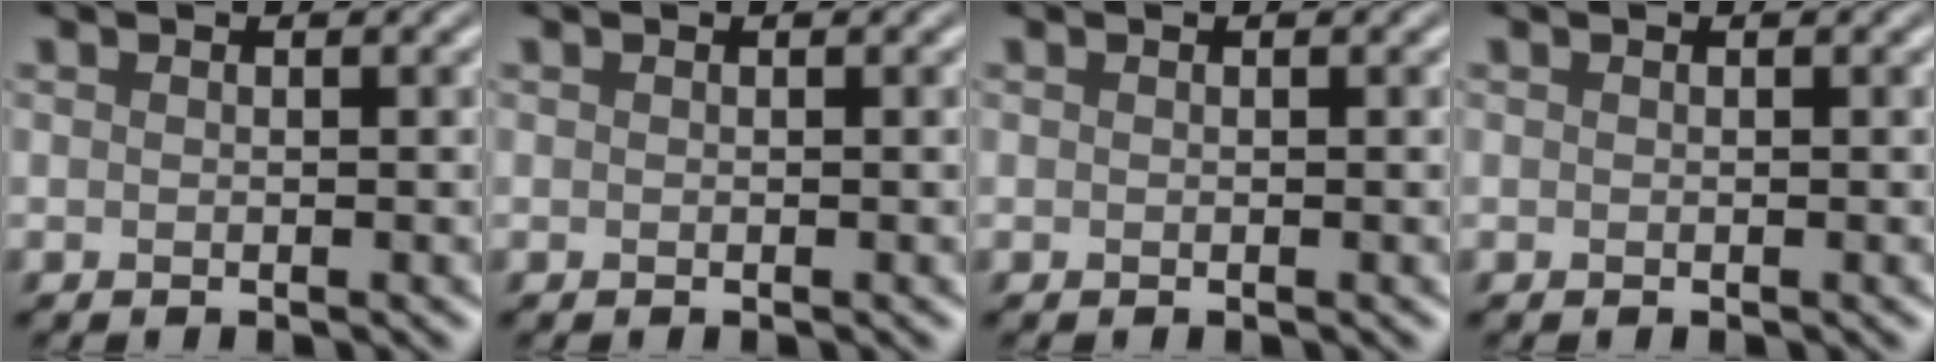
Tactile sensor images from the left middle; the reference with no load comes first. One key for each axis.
{"total": 0.0}
{"total": 0.0}
{"total": 0.0}